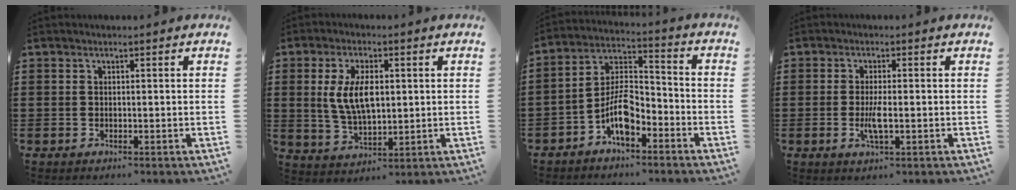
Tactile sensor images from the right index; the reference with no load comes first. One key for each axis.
{"total": 7.7, "fx": 1.0, "fy": 3.8, "fz": 6.7, "tx": -0.130, "ty": 0.005, "tz": 0.014}
{"total": 7.8, "fx": -4.4, "fy": 3.3, "fz": 5.5, "tx": -0.120, "ty": 0.006, "tz": -0.087}
{"total": 3.3, "fx": -0.8, "fy": 0.6, "fz": 3.1, "tx": -0.068, "ty": -0.006, "tz": -0.019}